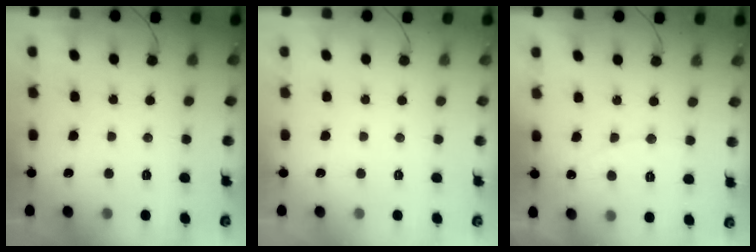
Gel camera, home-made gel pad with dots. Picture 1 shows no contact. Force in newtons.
{"total": 0.0}
{"total": 4.5, "press": 4.4, "slide": 0.3}